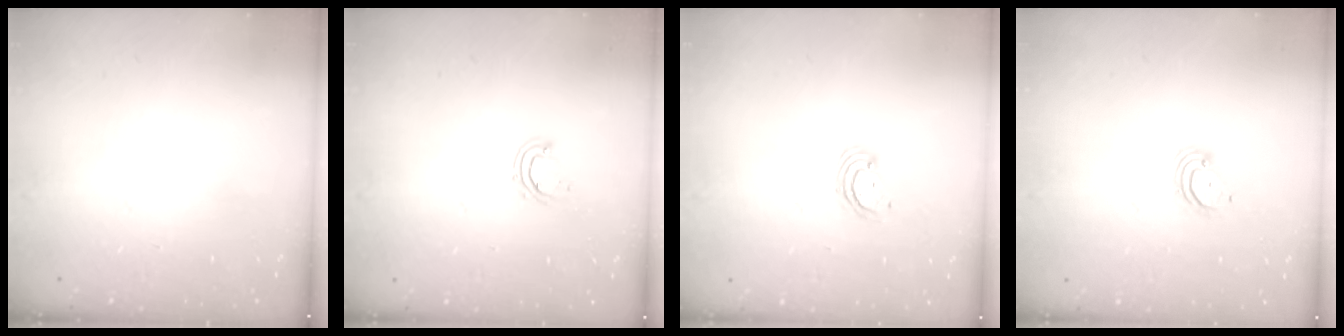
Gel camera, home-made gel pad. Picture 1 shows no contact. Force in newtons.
{"total": 4.1, "press": 4.1, "slide": 0.3}
{"total": 3.3, "press": 3.3, "slide": 0.3}
{"total": 3.7, "press": 3.7, "slide": 0.3}